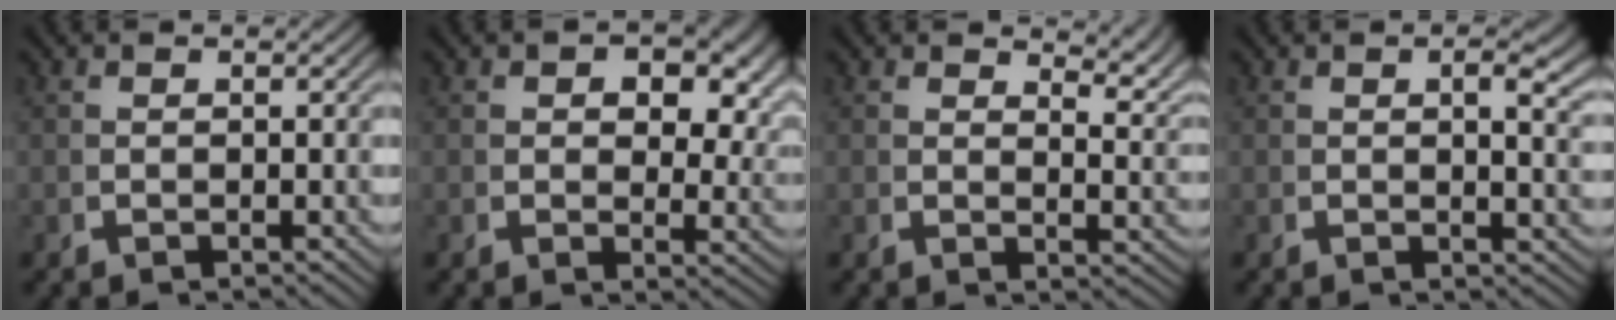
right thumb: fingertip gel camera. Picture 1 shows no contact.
{"total": 5.7, "force": [1.6, 3.6, 4.2], "torque": [-0.049, -0.012, 0.024]}
{"total": 4.5, "force": [3.1, 1.6, 2.8], "torque": [-0.025, -0.001, 0.046]}
{"total": 2.7, "force": [0.9, 0.9, 2.4], "torque": [-0.024, -0.001, 0.013]}